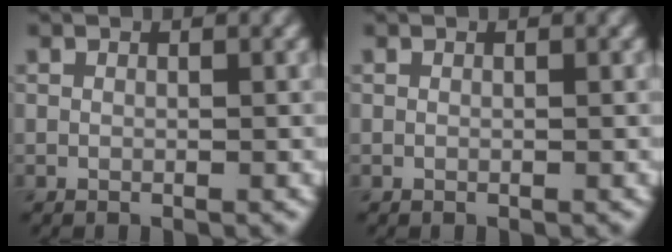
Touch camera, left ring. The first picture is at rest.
{"total": 0.0}